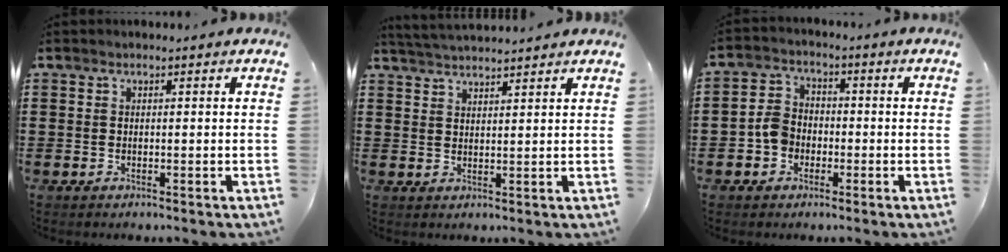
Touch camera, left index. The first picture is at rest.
{"total": 2.9, "force": [2.9, -0.4, 0.2], "torque": [-0.013, -0.009, 0.054]}
{"total": 4.5, "force": [-1.6, 3.6, 2.2], "torque": [-0.053, 0.011, -0.035]}